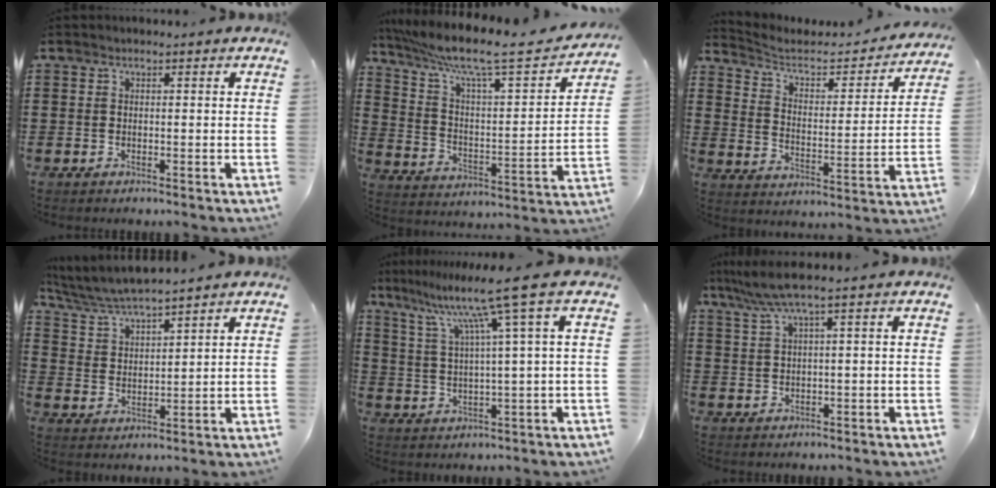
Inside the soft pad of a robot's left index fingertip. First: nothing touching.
{"total": 9.5, "force": [7.3, 0.9, 6.1], "torque": [-0.144, -0.048, 0.117]}
{"total": 4.1, "force": [3.4, 1.5, 1.6], "torque": [-0.046, -0.028, 0.047]}
{"total": 5.3, "force": [5.1, 0.2, 1.4], "torque": [-0.047, -0.023, 0.091]}
{"total": 10.4, "force": [5.6, -1.8, 8.6], "torque": [-0.181, -0.024, 0.083]}
{"total": 4.2, "force": [2.0, -0.3, 3.6], "torque": [-0.082, -0.009, 0.031]}